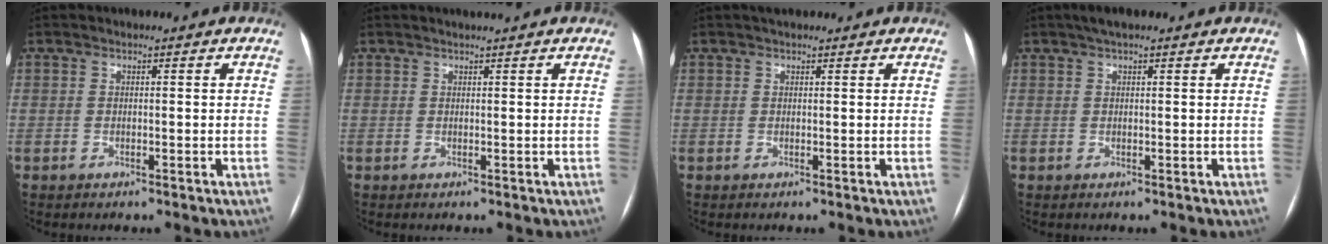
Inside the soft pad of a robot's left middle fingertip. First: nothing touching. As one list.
[{"total": 1.5, "force": [1.3, -0.3, 0.7], "torque": [-0.005, 0.010, 0.024]}, {"total": 2.4, "force": [2.0, 0.7, 1.1], "torque": [-0.012, 0.025, 0.030]}, {"total": 3.0, "force": [2.2, 0.6, 2.0], "torque": [-0.032, 0.024, 0.035]}]